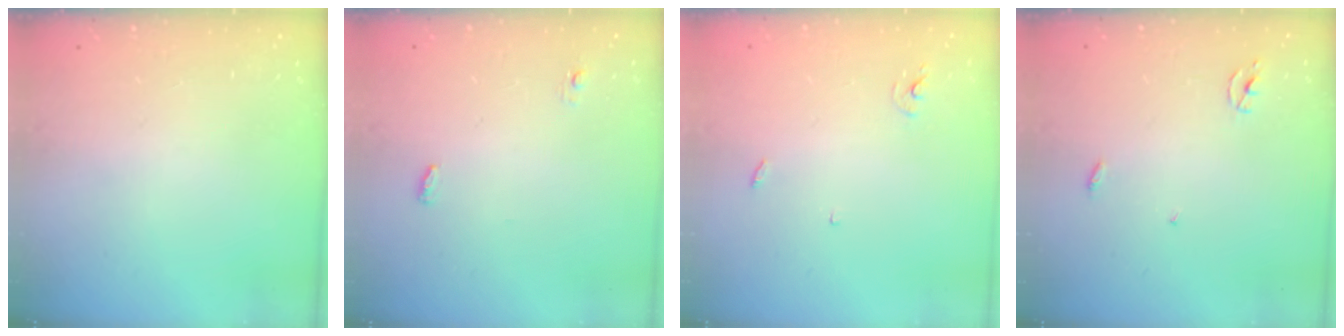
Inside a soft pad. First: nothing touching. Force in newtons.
{"total": 3.6, "press": 3.4, "slide": 1.0}
{"total": 2.4, "press": 2.4, "slide": 0.1}
{"total": 2.3, "press": 2.3, "slide": 0.2}